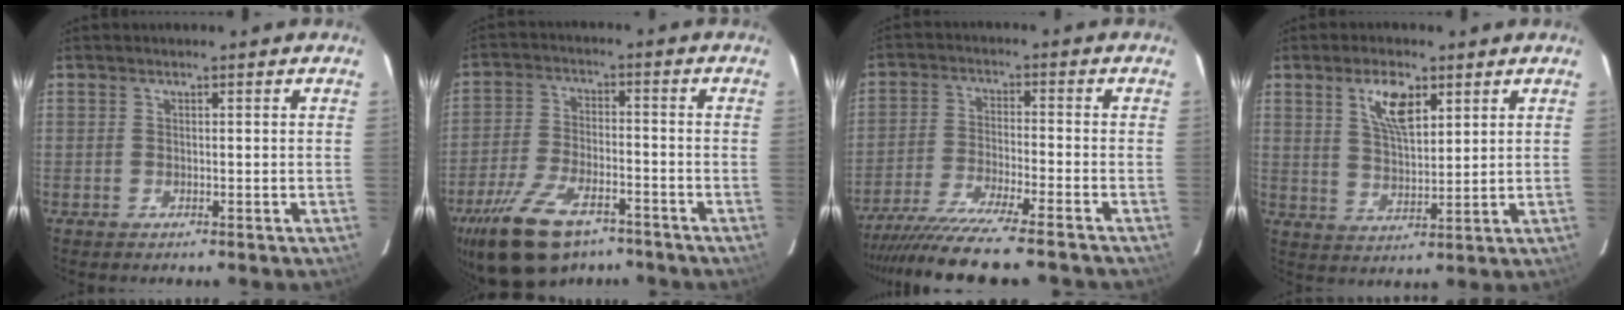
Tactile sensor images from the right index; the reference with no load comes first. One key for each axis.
{"total": 15.8, "fx": -10.8, "fy": 7.4, "fz": 8.9, "tx": -0.199, "ty": -0.024, "tz": -0.189}
{"total": 18.3, "fx": -16.2, "fy": 0.5, "fz": 8.6, "tx": -0.176, "ty": -0.050, "tz": -0.268}
{"total": 7.7, "fx": 4.0, "fy": 3.2, "fz": 5.8, "tx": -0.103, "ty": 0.007, "tz": 0.077}